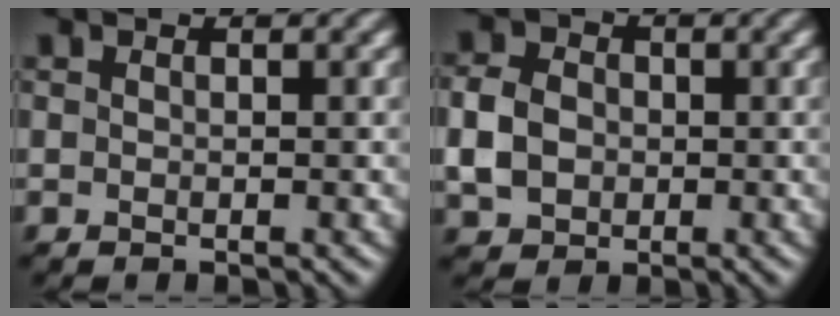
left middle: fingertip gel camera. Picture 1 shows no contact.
{"total": 4.1, "force": [-0.8, 3.4, 2.1], "torque": [-0.053, 0.001, -0.023]}